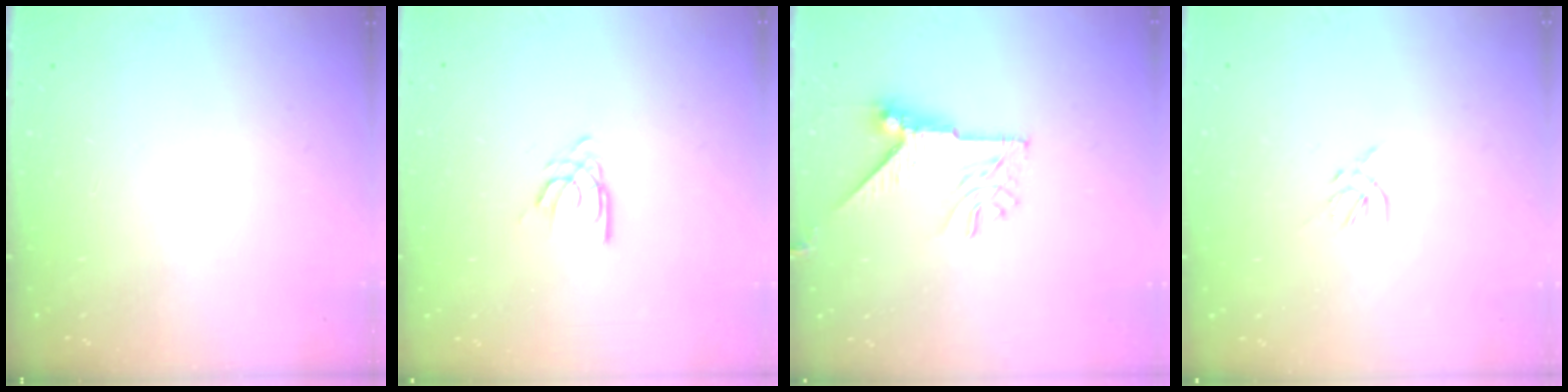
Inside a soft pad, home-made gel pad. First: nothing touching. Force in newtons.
{"total": 4.7, "press": 4.7, "slide": 0.3}
{"total": 9.4, "press": 9.3, "slide": 1.3}
{"total": 1.4, "press": 1.3, "slide": 0.5}